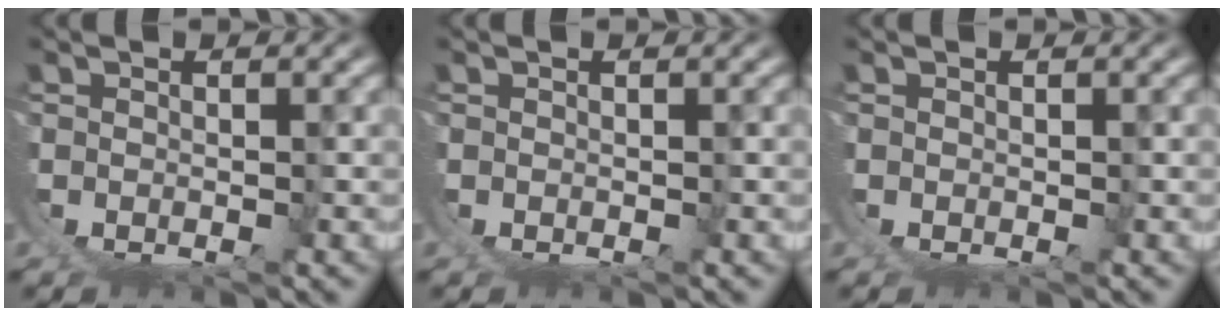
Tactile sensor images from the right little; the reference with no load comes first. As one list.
[{"total": 0.0}, {"total": 0.0}]